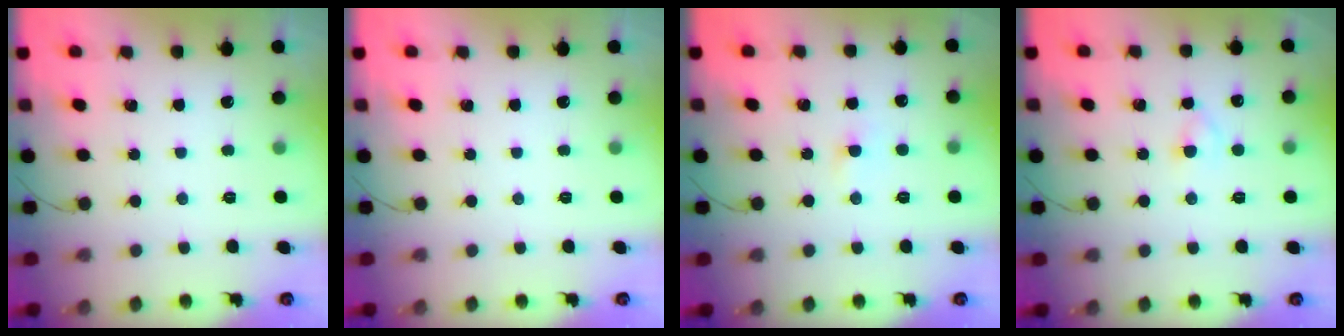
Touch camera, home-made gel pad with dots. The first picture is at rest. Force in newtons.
{"total": 0.0}
{"total": 1.9, "press": 1.7, "slide": 0.9}
{"total": 2.6, "press": 2.4, "slide": 1.0}